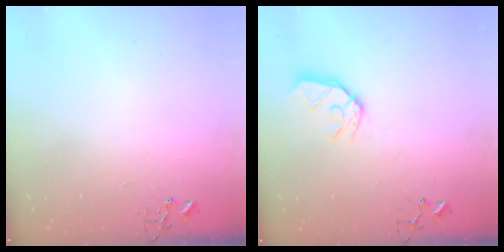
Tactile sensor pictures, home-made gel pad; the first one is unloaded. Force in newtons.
{"total": 11.0, "press": 11.0, "slide": 1.3}